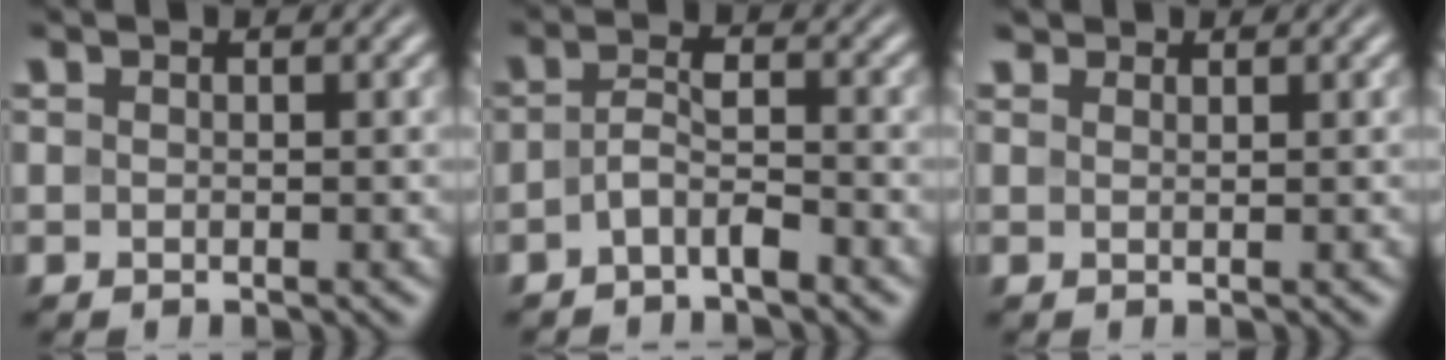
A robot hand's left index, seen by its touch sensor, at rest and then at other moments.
{"total": 2.3, "force": [-1.3, 0.8, 1.8], "torque": [-0.035, 0.009, -0.030]}
{"total": 1.4, "force": [1.3, 0.3, 0.3], "torque": [-0.008, -0.006, 0.015]}